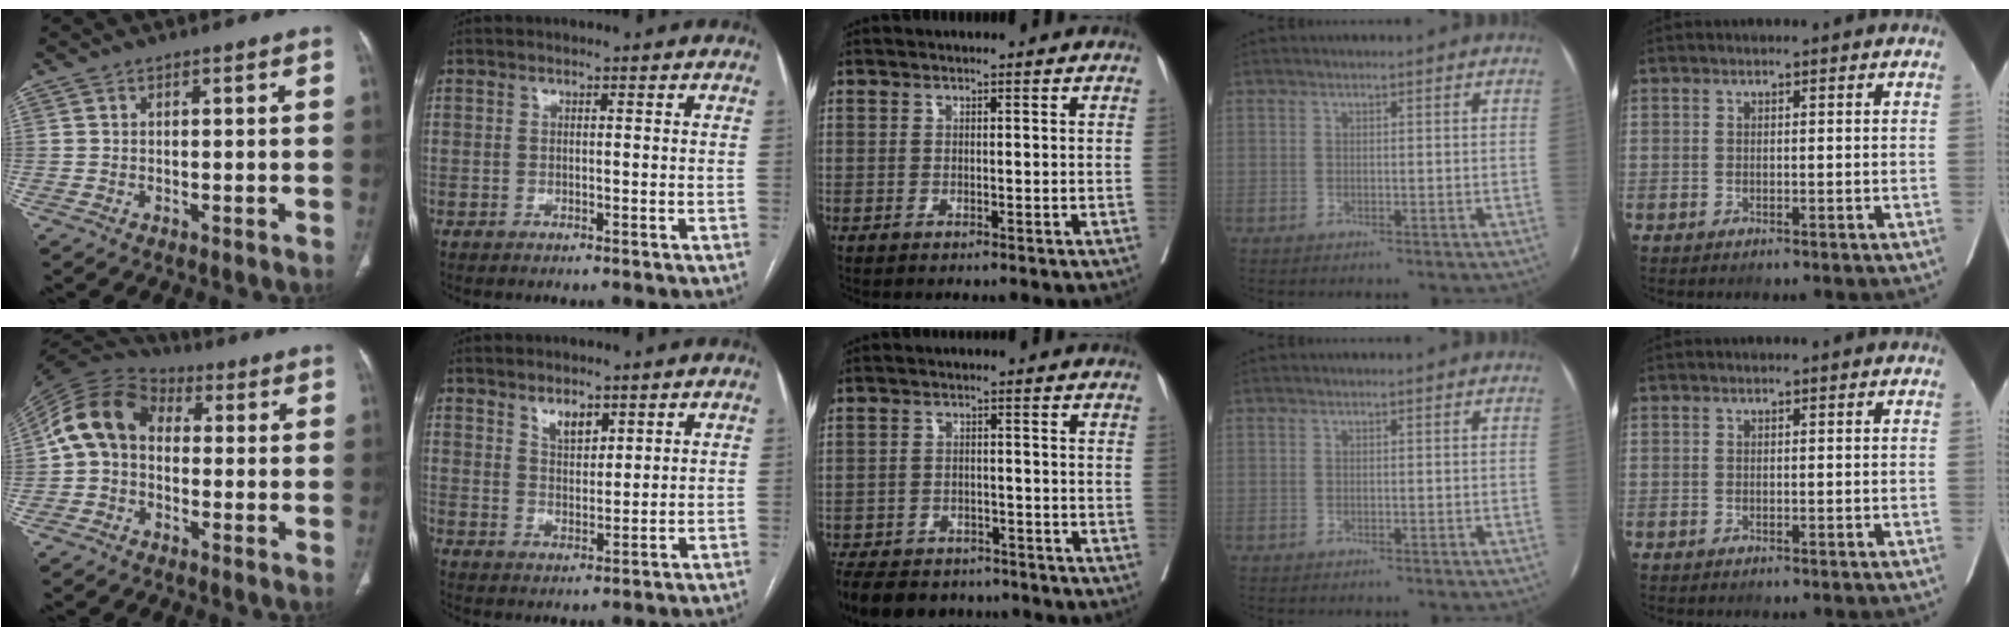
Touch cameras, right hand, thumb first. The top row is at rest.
{"thumb": {"total": 11.4, "force": [0.1, 8.6, 7.5], "torque": [-0.135, 0.034, -0.016]}, "index": {"total": 3.9, "force": [2.5, 1.9, 2.2], "torque": [-0.039, -0.002, 0.051]}, "middle": {"total": 13.7, "force": [-11.4, 6.0, 4.8], "torque": [-0.103, 0.000, -0.154]}}